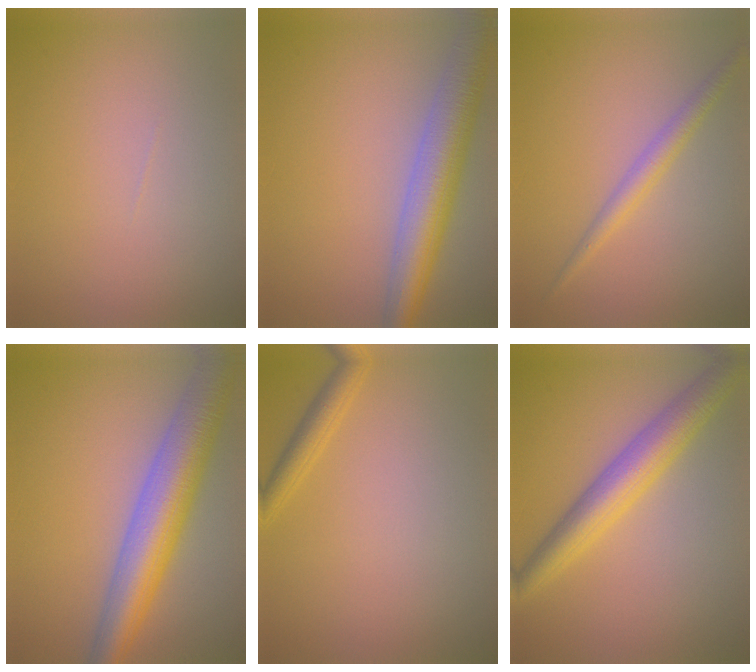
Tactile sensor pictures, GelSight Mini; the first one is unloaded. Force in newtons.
{"total": 6.6, "press": 6.6, "slide": 0.3}
{"total": 2.1, "press": 2.1, "slide": 0.1}
{"total": 8.1, "press": 8.1, "slide": 0.4}
{"total": 1.9, "press": 1.9, "slide": 0.2}
{"total": 5.5, "press": 5.5, "slide": 0.1}